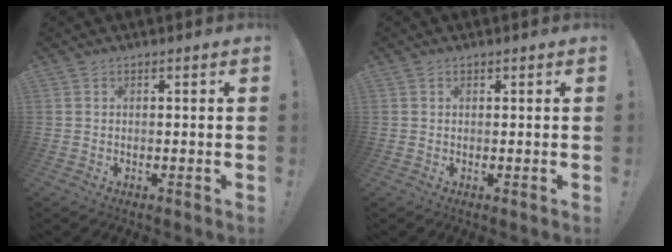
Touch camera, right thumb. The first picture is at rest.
{"total": 0.0}